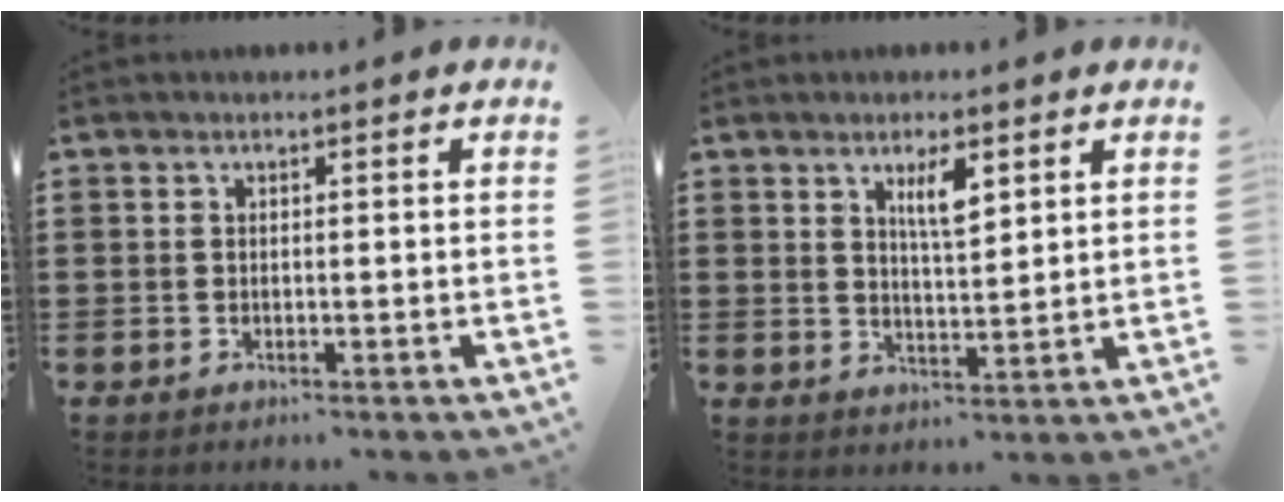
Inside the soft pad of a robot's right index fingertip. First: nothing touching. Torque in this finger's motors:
{"motor_torque": [0.05, -0.03, 0.17, 0.06]}